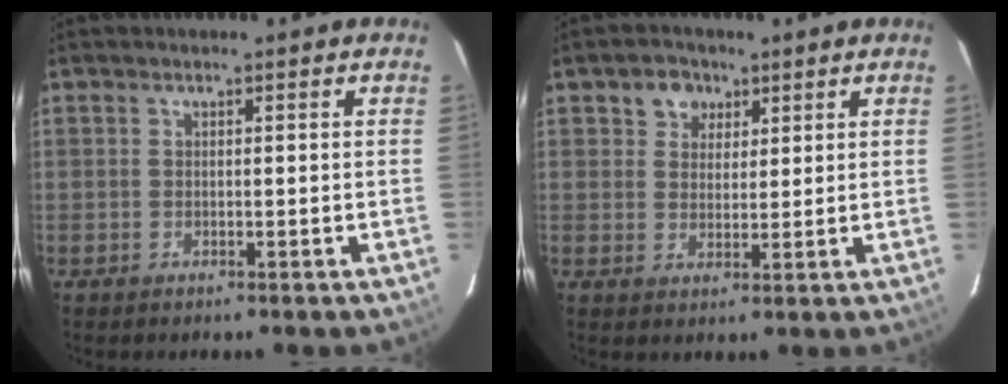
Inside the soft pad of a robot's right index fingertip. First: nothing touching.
{"total": 4.7, "force": [2.4, 3.8, 1.2], "torque": [-0.011, 0.013, 0.041]}